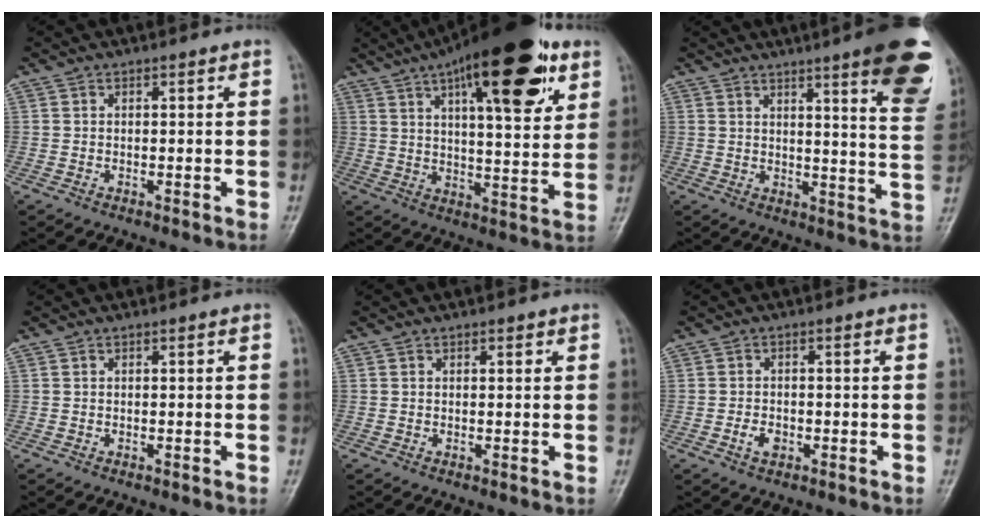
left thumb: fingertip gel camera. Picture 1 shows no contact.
{"total": 23.0, "force": [11.6, 7.7, 18.3], "torque": [-0.253, -0.020, 0.174]}
{"total": 17.1, "force": [10.0, 2.4, 13.7], "torque": [-0.143, -0.050, 0.115]}
{"total": 0.0}
{"total": 1.0, "force": [0.6, 0.5, 0.6], "torque": [-0.002, -0.002, 0.006]}
{"total": 2.6, "force": [-1.0, 1.8, 1.6], "torque": [-0.025, 0.004, -0.018]}